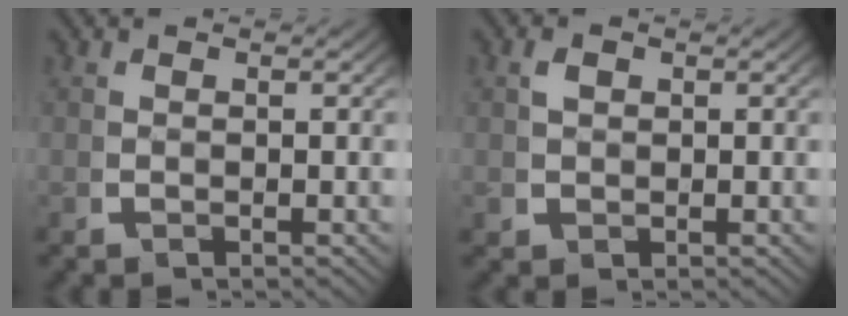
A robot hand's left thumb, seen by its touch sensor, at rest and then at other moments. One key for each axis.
{"total": 1.3, "fx": 0.5, "fy": 1.1, "fz": 0.3, "tx": 0.007, "ty": 0.001, "tz": 0.012}